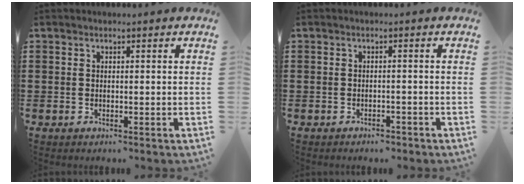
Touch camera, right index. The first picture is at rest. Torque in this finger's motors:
{"motor_torque": [0.00, 0.55, -0.03, -0.01]}